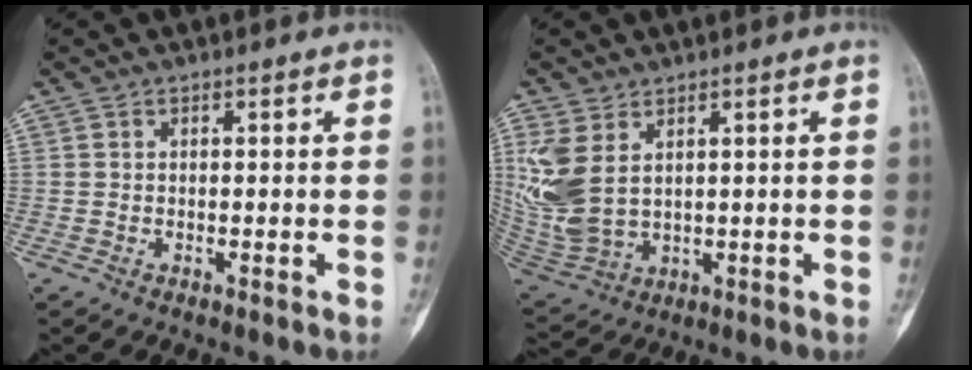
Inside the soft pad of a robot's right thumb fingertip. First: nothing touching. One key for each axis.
{"total": 10.7, "fx": 3.3, "fy": 6.5, "fz": 7.9, "tx": -0.184, "ty": -0.013, "tz": 0.087}